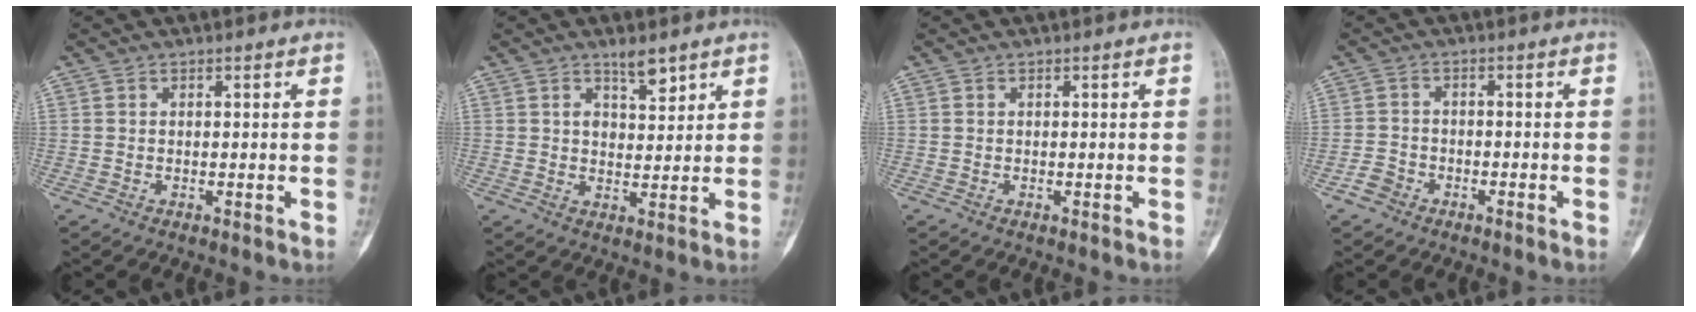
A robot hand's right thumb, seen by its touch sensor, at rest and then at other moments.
{"total": 4.3, "force": [3.0, 1.7, 2.6], "torque": [-0.026, -0.022, 0.050]}
{"total": 0.0}
{"total": 2.8, "force": [-1.9, 1.9, 0.7], "torque": [-0.010, 0.014, -0.039]}